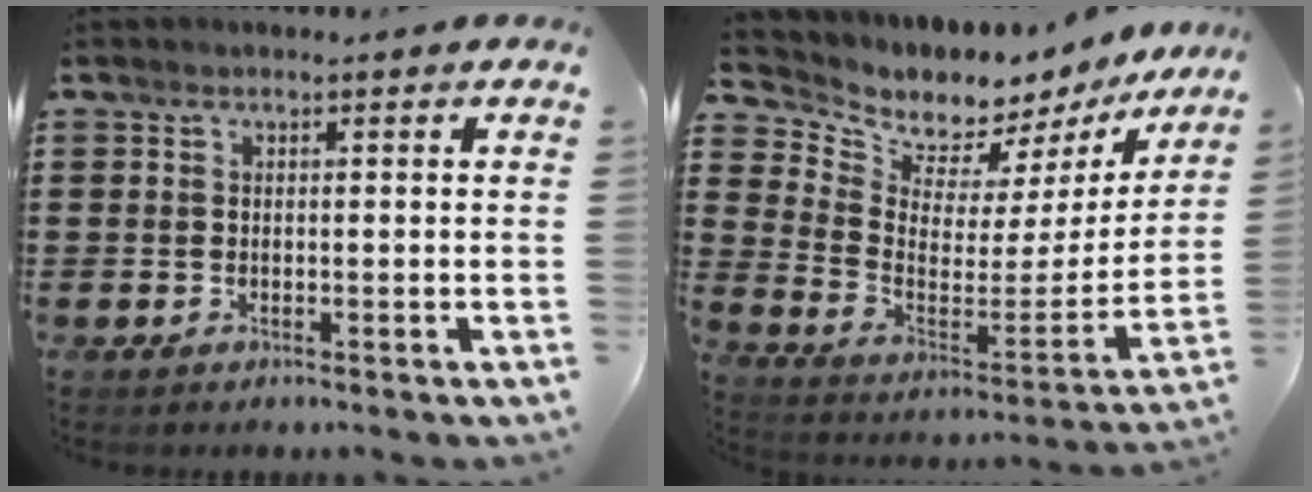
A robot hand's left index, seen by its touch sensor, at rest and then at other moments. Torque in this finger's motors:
{"motor_torque": [0.39, -0.32, 0.46, 0.02]}